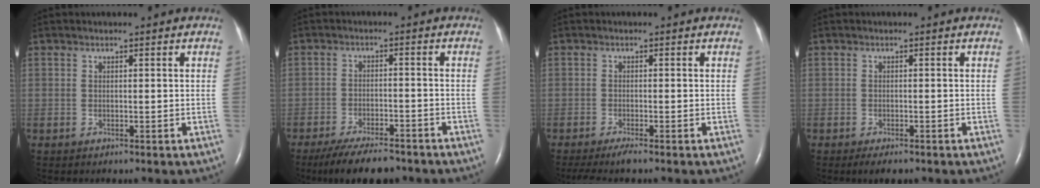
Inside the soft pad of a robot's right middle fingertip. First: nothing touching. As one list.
[{"total": 10.0, "force": [-8.4, 2.5, 4.8], "torque": [-0.078, -0.015, -0.131]}, {"total": 3.8, "force": [-3.1, -0.1, 2.3], "torque": [-0.043, -0.011, -0.054]}, {"total": 2.3, "force": [-1.6, 0.7, 1.5], "torque": [-0.025, -0.005, -0.020]}]